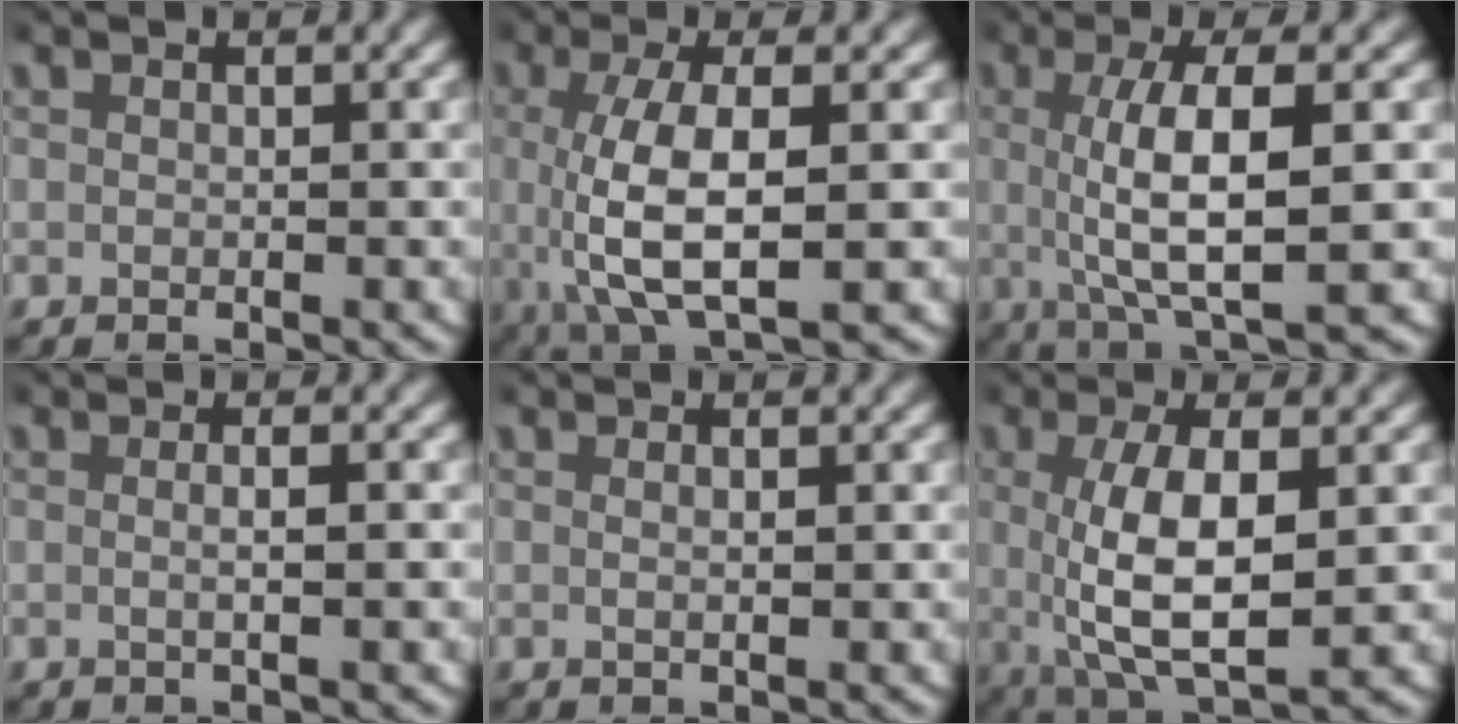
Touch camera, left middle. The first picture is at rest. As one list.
[{"total": 7.6, "force": [-0.6, 3.1, 7.0], "torque": [-0.143, -0.014, 0.001]}, {"total": 7.2, "force": [0.1, 1.7, 7.0], "torque": [-0.122, -0.004, 0.005]}, {"total": 1.4, "force": [-0.1, -0.1, 1.4], "torque": [-0.025, -0.002, -0.003]}, {"total": 0.6, "force": [0.1, 0.0, 0.6], "torque": [-0.013, -0.004, 0.003]}, {"total": 7.7, "force": [0.2, 3.1, 7.0], "torque": [-0.129, -0.014, 0.016]}]